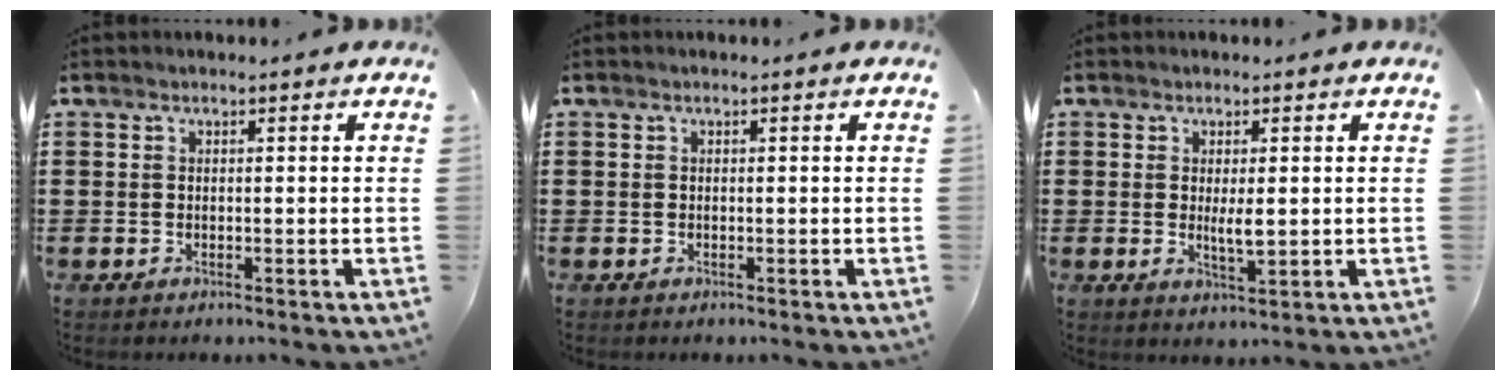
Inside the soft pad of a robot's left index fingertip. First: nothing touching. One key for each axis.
{"total": 0.0}
{"total": 3.2, "fx": 0.2, "fy": 0.9, "fz": 3.1, "tx": -0.050, "ty": -0.004, "tz": 0.001}